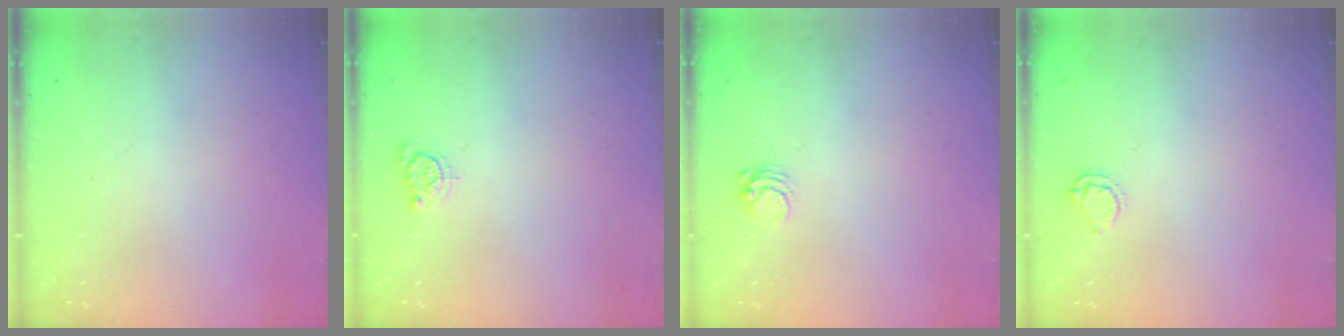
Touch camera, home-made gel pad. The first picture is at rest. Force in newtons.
{"total": 3.3, "press": 3.3, "slide": 0.4}
{"total": 4.4, "press": 4.4, "slide": 0.3}
{"total": 4.1, "press": 4.0, "slide": 0.7}